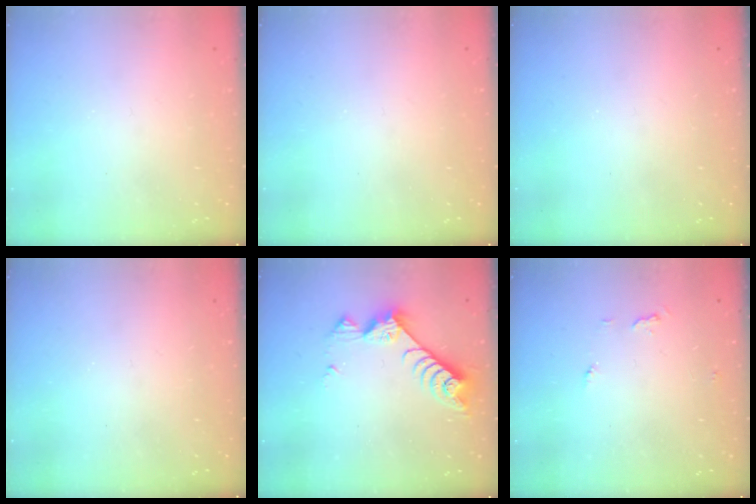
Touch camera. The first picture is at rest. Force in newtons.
{"total": 0.0}
{"total": 0.0}
{"total": 0.0}
{"total": 8.1, "press": 8.0, "slide": 0.9}
{"total": 4.6, "press": 4.5, "slide": 0.4}